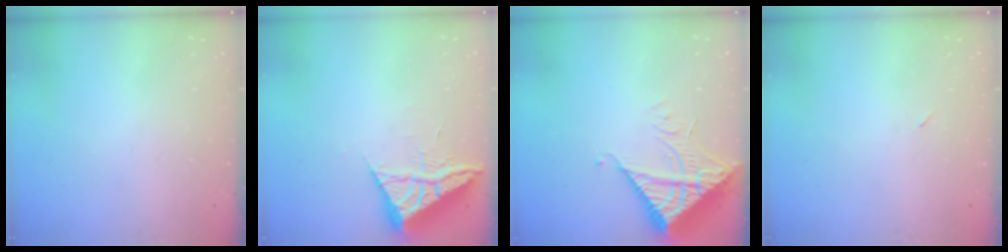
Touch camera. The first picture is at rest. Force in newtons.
{"total": 7.3, "press": 7.3, "slide": 0.5}
{"total": 9.1, "press": 9.1, "slide": 0.9}
{"total": 2.3, "press": 2.0, "slide": 1.2}